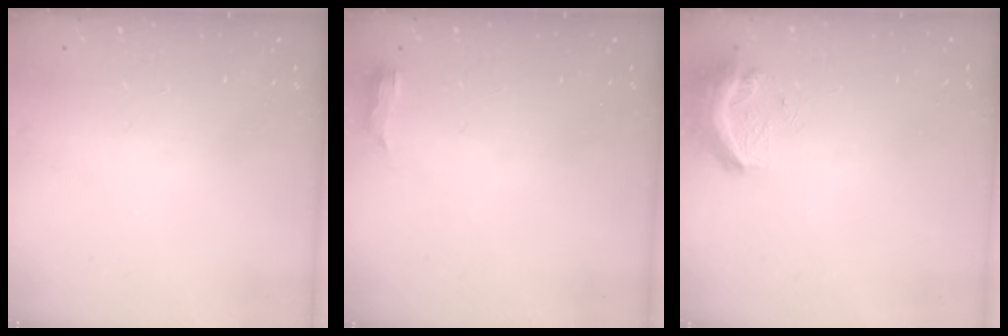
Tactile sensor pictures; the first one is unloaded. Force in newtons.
{"total": 5.1, "press": 4.8, "slide": 1.7}
{"total": 9.2, "press": 9.1, "slide": 1.1}